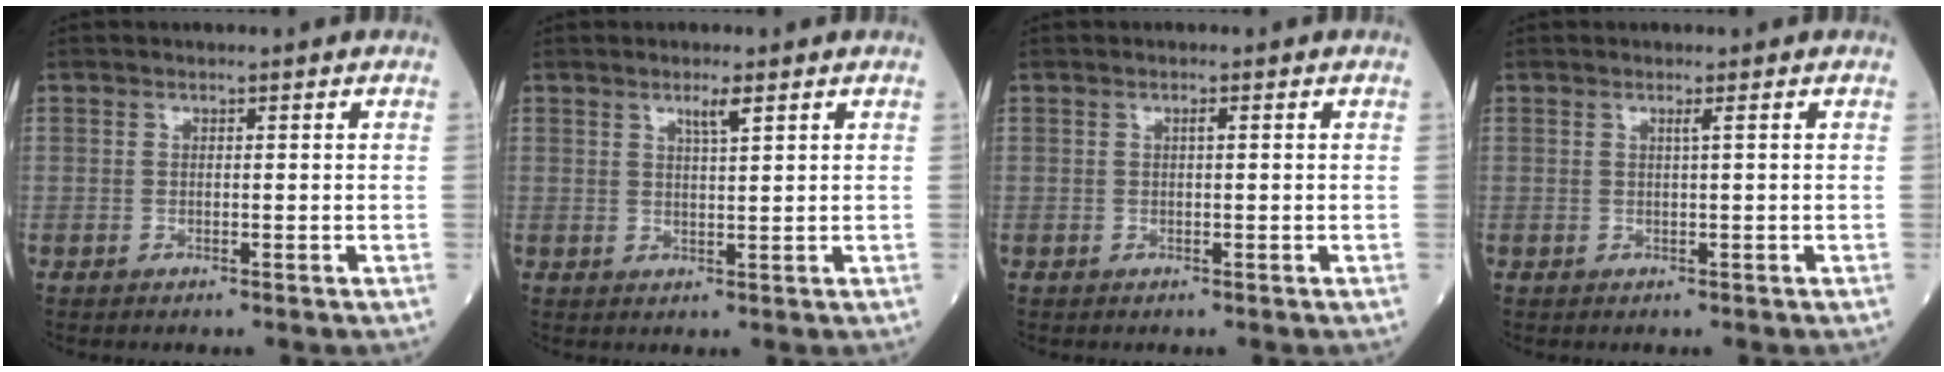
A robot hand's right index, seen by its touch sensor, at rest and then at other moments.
{"total": 2.7, "force": [1.7, 0.2, 2.0], "torque": [-0.040, -0.002, 0.030]}
{"total": 0.6, "force": [0.1, 0.1, 0.6], "torque": [-0.013, 0.002, 0.002]}
{"total": 0.6, "force": [0.2, -0.2, 0.5], "torque": [-0.015, -0.002, 0.006]}